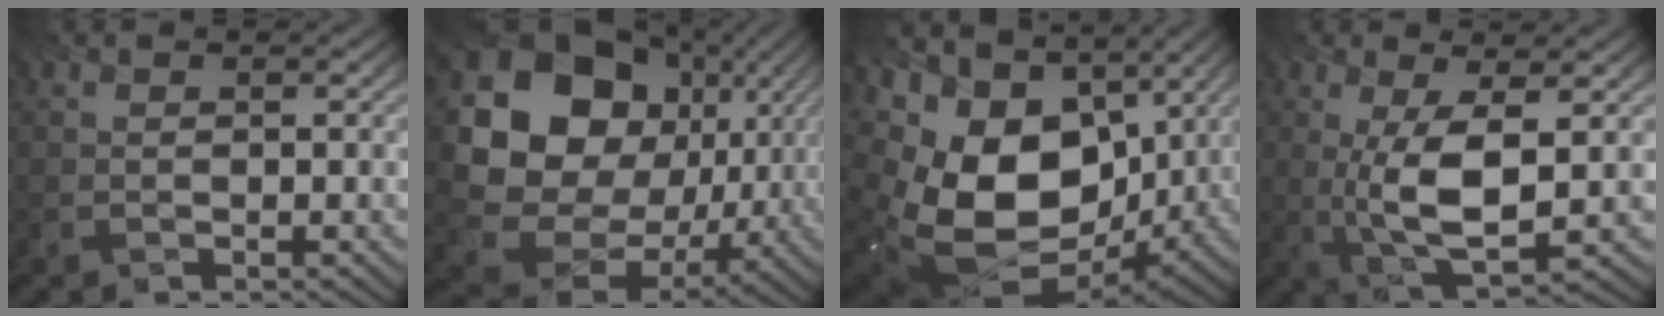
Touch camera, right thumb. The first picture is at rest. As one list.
[{"total": 19.8, "force": [3.2, 16.8, 10.0], "torque": [-0.254, -0.009, 0.082]}, {"total": 19.1, "force": [0.0, 13.3, 13.7], "torque": [-0.311, -0.035, 0.027]}, {"total": 7.6, "force": [-0.5, 2.5, 7.1], "torque": [-0.147, 0.001, -0.007]}]